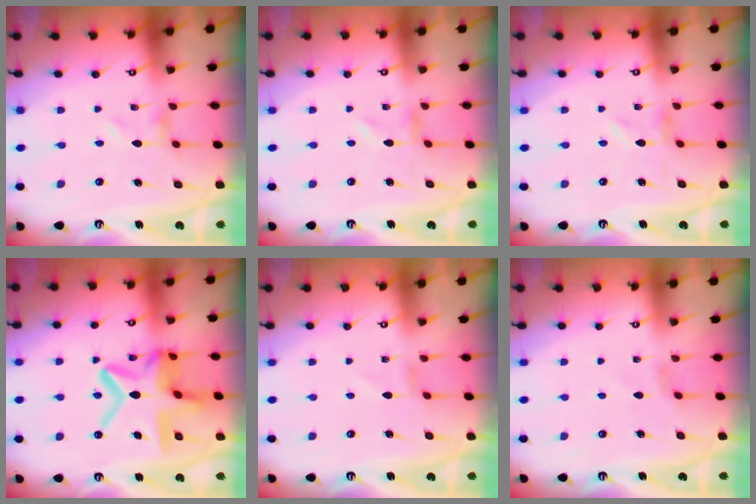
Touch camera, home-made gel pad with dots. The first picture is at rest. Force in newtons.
{"total": 0.0}
{"total": 0.0}
{"total": 17.0, "press": 17.0, "slide": 1.1}
{"total": 0.0}
{"total": 0.7, "press": 0.6, "slide": 0.3}